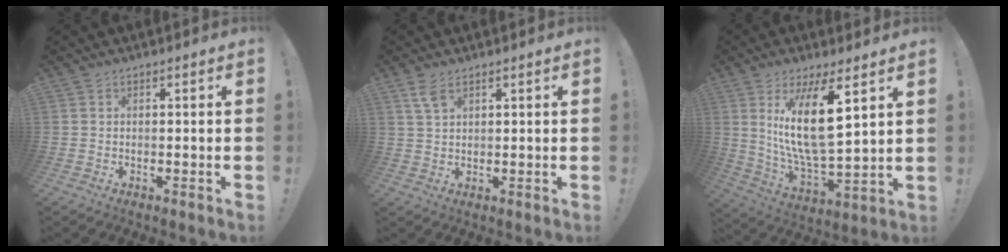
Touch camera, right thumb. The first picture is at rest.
{"total": 4.2, "force": [2.6, 1.8, 2.8], "torque": [-0.044, -0.011, 0.046]}
{"total": 17.2, "force": [7.0, 5.2, 14.9], "torque": [-0.283, -0.044, 0.106]}